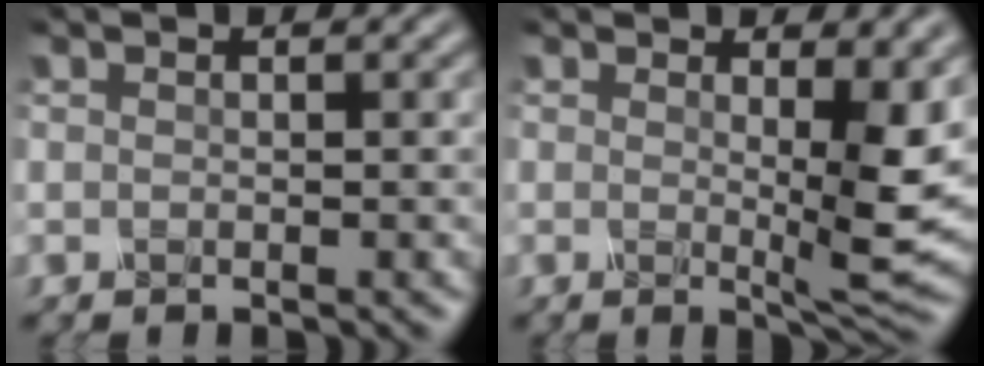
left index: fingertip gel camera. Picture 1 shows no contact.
{"total": 6.4, "force": [0.3, 1.3, 6.2], "torque": [-0.103, -0.006, 0.012]}